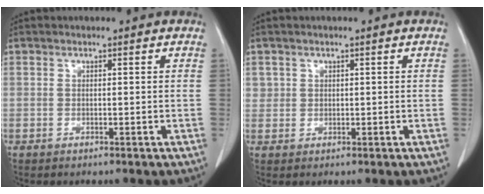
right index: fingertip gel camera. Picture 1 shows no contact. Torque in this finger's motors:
{"motor_torque": [0.27, 0.19, 0.10, 0.03]}